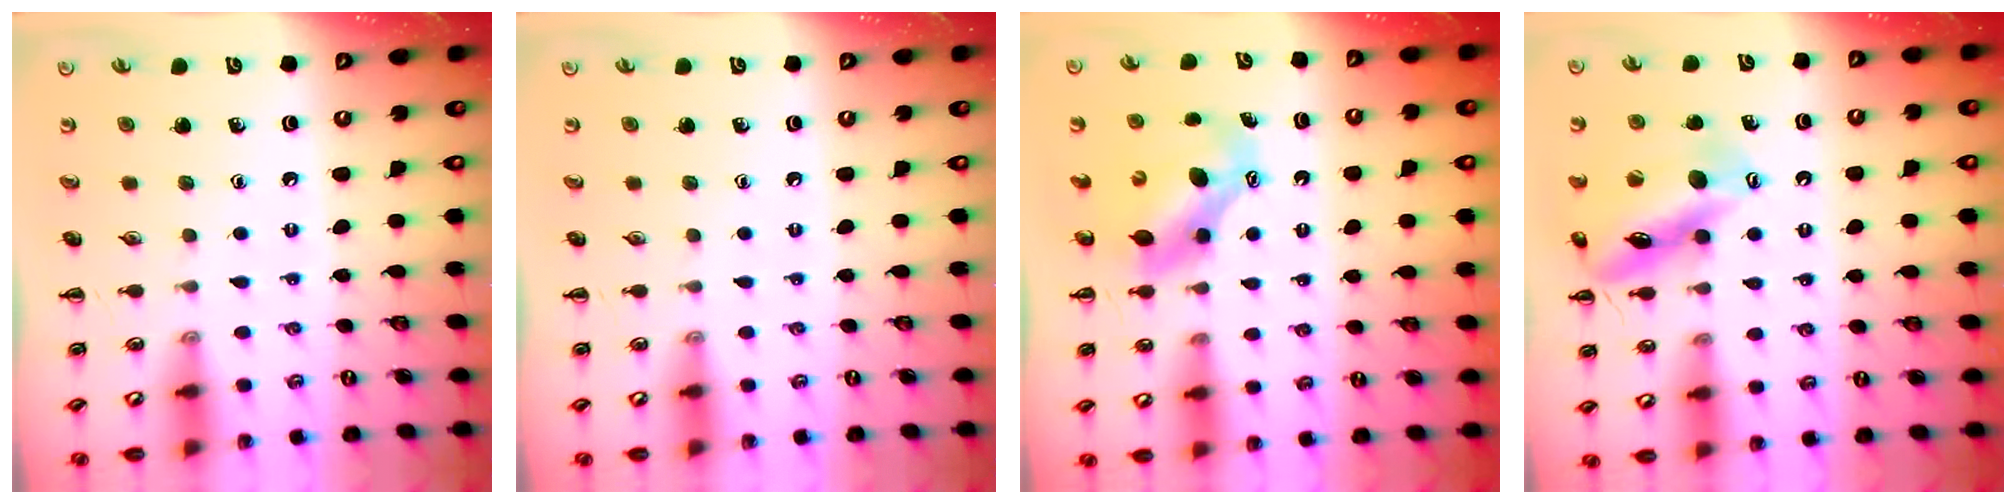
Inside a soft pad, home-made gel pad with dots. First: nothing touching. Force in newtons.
{"total": 0.0}
{"total": 7.0, "press": 6.9, "slide": 1.2}
{"total": 15.3, "press": 15.2, "slide": 2.2}